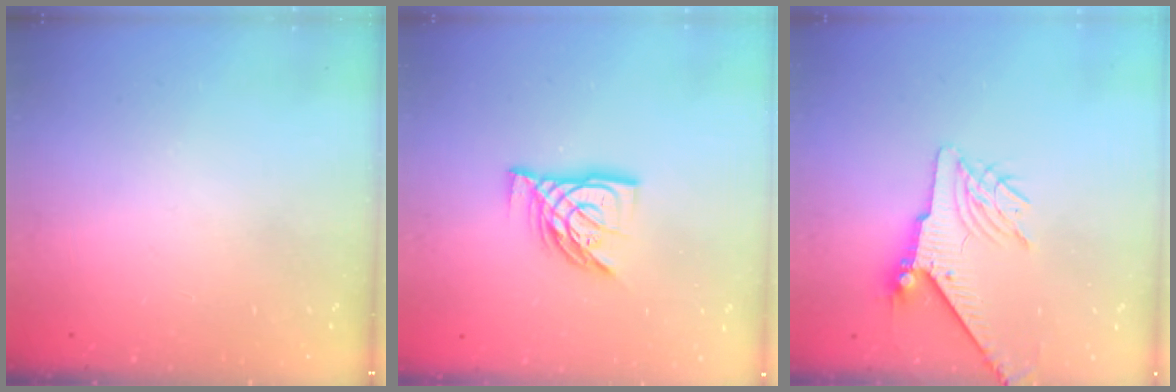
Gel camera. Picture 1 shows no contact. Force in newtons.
{"total": 11.0, "press": 11.0, "slide": 1.0}
{"total": 7.3, "press": 7.2, "slide": 1.1}